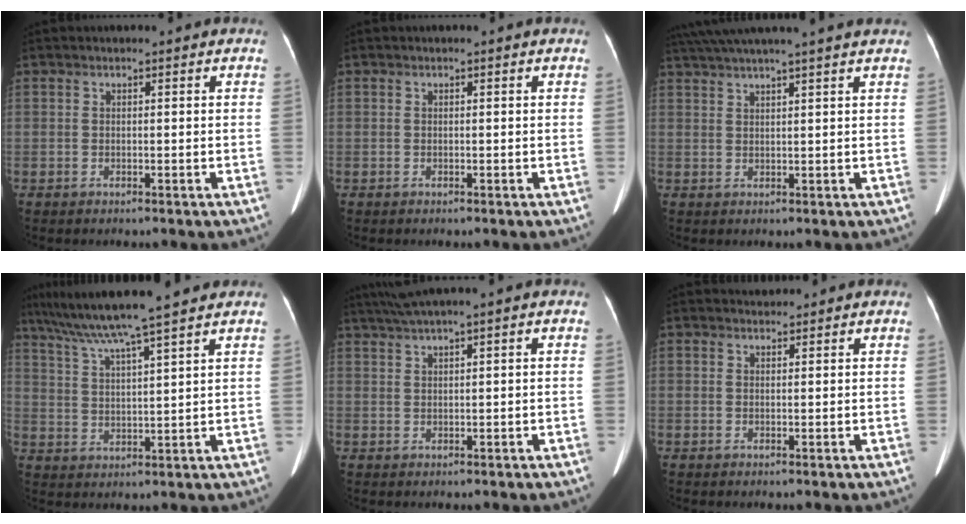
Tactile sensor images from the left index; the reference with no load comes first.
{"total": 0.0}
{"total": 13.6, "force": [11.8, -1.1, 6.7], "torque": [-0.121, 0.030, 0.167]}
{"total": 12.1, "force": [10.1, -1.3, 6.6], "torque": [-0.120, 0.026, 0.164]}
{"total": 3.4, "force": [2.6, -1.0, 2.0], "torque": [-0.050, 0.015, 0.060]}
{"total": 1.0, "force": [1.0, 0.1, -0.2], "torque": [-0.008, 0.002, 0.018]}